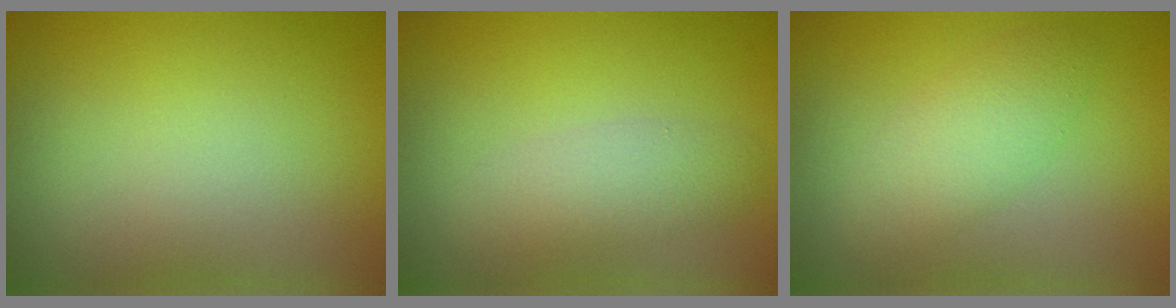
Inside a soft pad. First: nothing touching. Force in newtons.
{"total": 2.4, "press": 2.4, "slide": 0.1}
{"total": 3.0, "press": 3.0, "slide": 0.1}